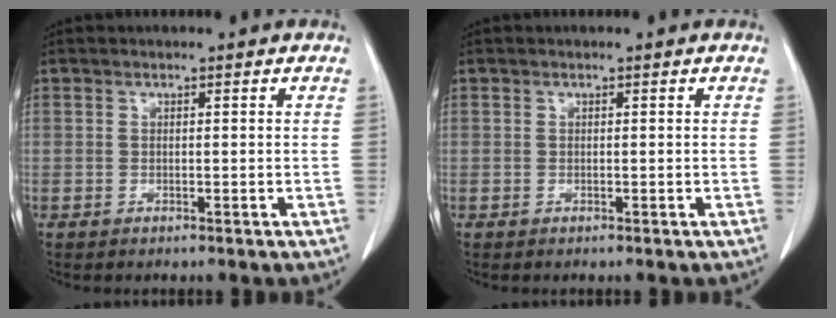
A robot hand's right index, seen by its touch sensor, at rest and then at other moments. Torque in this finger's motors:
{"motor_torque": [0.00, 0.00, 0.00, 0.00]}